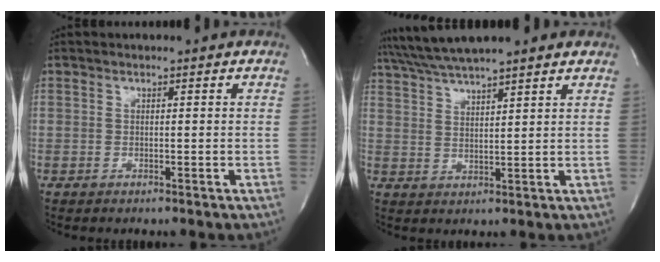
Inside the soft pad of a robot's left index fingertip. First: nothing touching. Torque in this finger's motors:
{"motor_torque": [1.09, -1.04, 0.41, 0.21]}